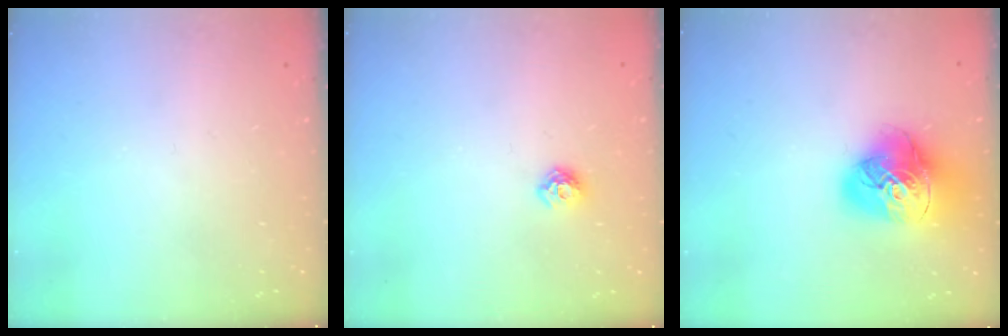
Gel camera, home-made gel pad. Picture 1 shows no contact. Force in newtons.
{"total": 6.8, "press": 6.7, "slide": 1.0}
{"total": 17.3, "press": 17.2, "slide": 2.0}